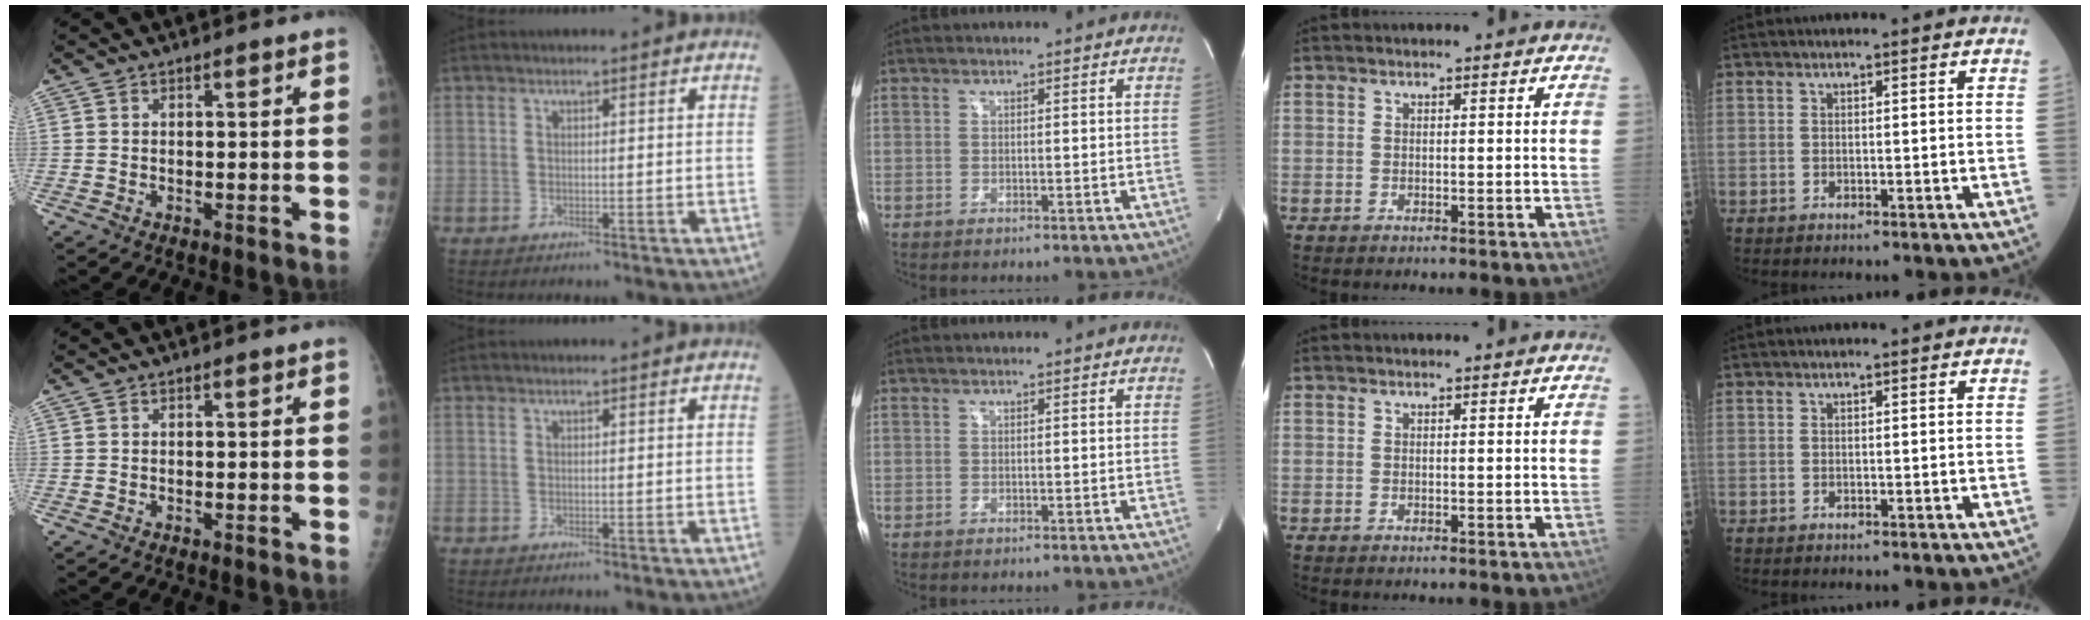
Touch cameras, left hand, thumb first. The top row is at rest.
{}